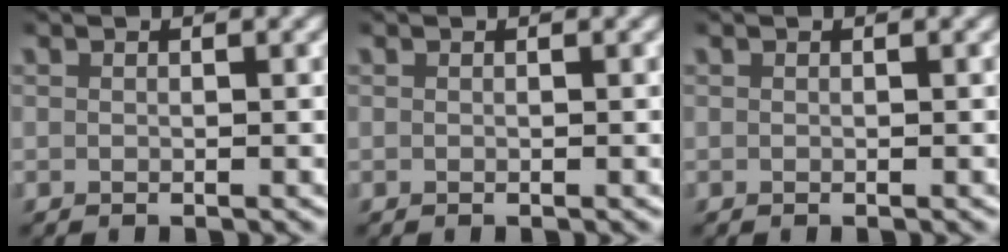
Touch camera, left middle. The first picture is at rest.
{"total": 0.0}
{"total": 0.0}